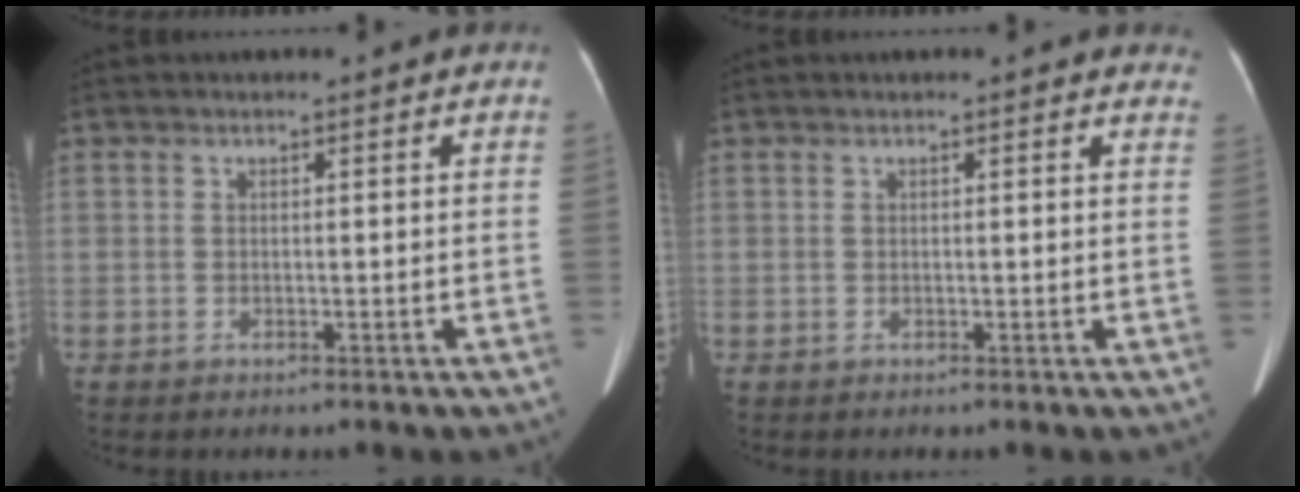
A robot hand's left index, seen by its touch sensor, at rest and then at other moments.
{"total": 5.2, "force": [4.8, 1.1, 1.8], "torque": [-0.008, 0.010, 0.036]}